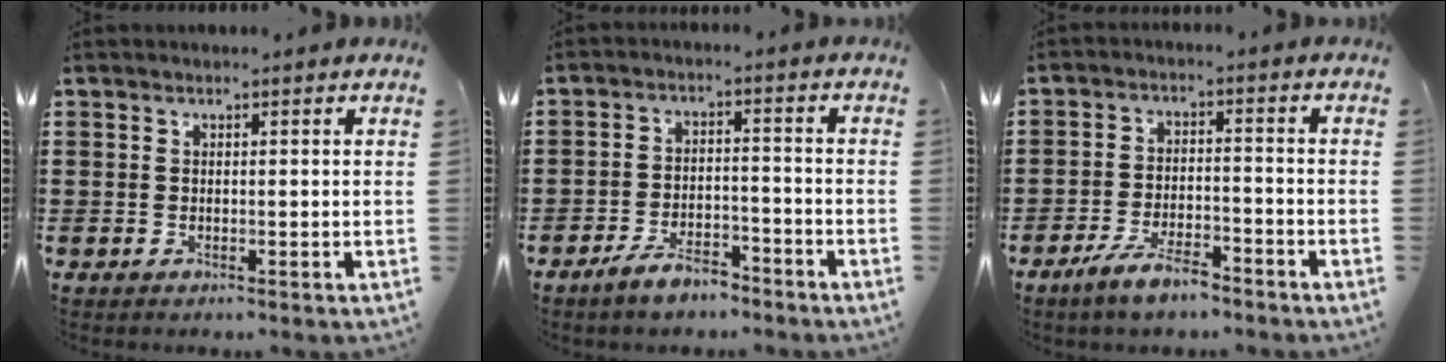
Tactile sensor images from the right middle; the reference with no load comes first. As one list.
[{"total": 5.2, "force": [-4.5, 1.3, 2.2], "torque": [-0.047, 0.005, -0.089]}, {"total": 5.9, "force": [-4.7, 1.5, 3.3], "torque": [-0.072, 0.000, -0.092]}]